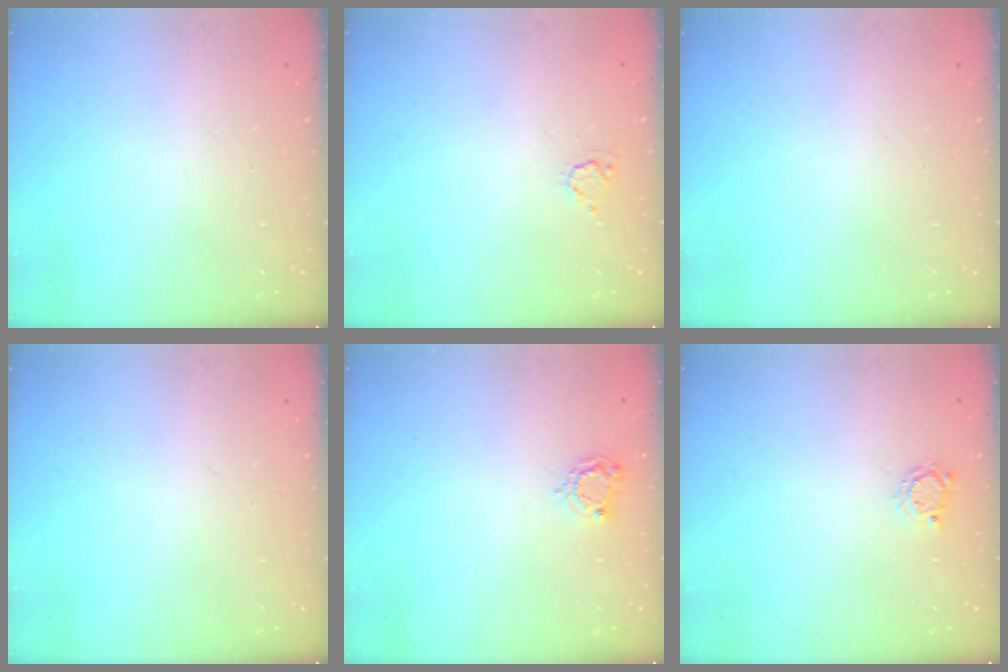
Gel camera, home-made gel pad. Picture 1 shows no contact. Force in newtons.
{"total": 3.2, "press": 3.1, "slide": 0.4}
{"total": 0.0}
{"total": 0.0}
{"total": 4.8, "press": 4.8, "slide": 0.2}
{"total": 2.8, "press": 2.7, "slide": 0.4}